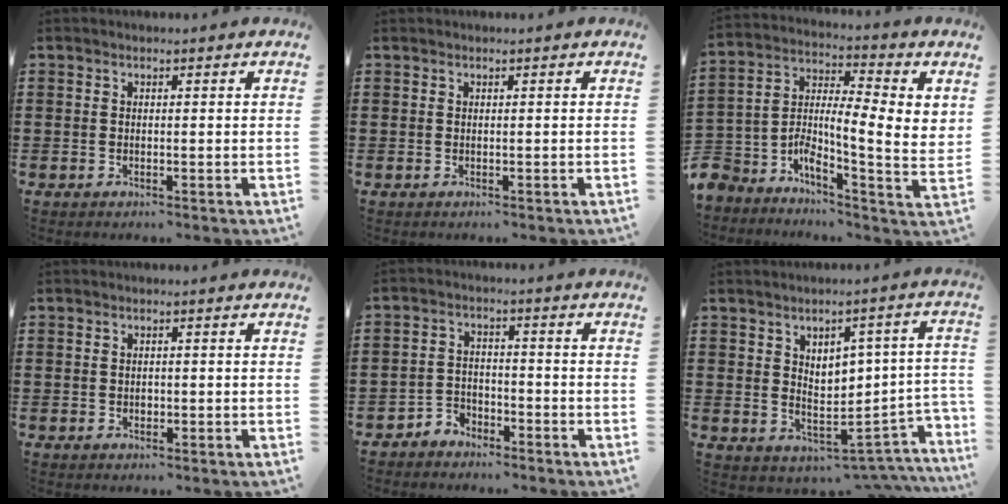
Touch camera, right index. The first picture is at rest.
{"total": 0.0}
{"total": 4.9, "force": [-0.7, 1.3, 4.7], "torque": [-0.108, -0.041, -0.022]}
{"total": 0.8, "force": [-0.1, 0.6, 0.5], "torque": [-0.012, 0.003, -0.002]}
{"total": 3.1, "force": [-2.8, 1.3, 0.1], "torque": [-0.011, 0.003, -0.061]}
{"total": 3.3, "force": [2.0, 2.6, 0.7], "torque": [-0.033, -0.029, 0.032]}